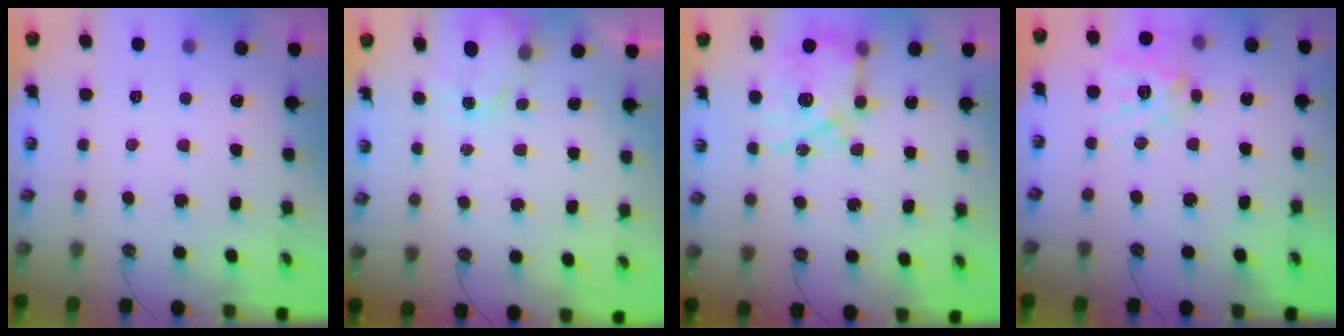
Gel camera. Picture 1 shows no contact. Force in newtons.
{"total": 1.6, "press": 1.6, "slide": 0.3}
{"total": 10.7, "press": 10.6, "slide": 1.1}
{"total": 14.8, "press": 14.6, "slide": 2.1}